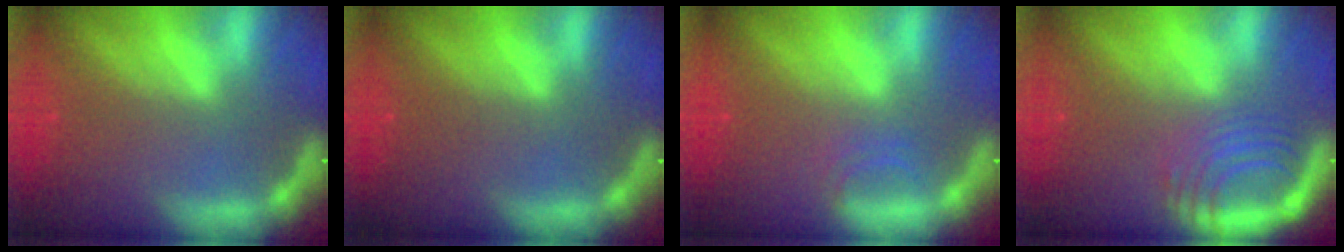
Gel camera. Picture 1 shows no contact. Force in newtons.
{"total": 0.0}
{"total": 1.4}
{"total": 6.5}